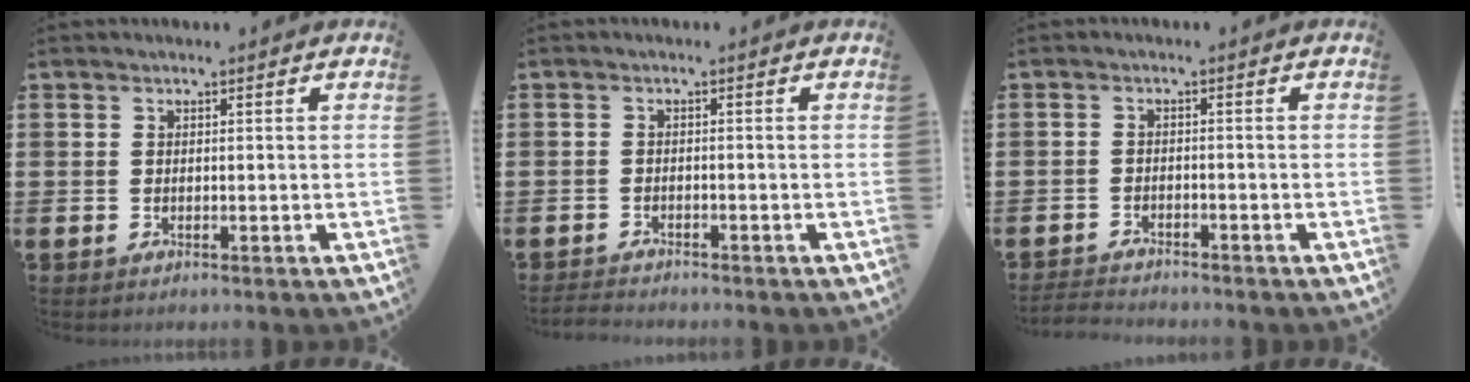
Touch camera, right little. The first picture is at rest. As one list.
[{"total": 1.3, "force": [-1.3, 0.1, 0.0], "torque": [-0.004, 0.001, -0.026]}, {"total": 1.8, "force": [-1.8, 0.0, 0.0], "torque": [-0.004, 0.001, -0.039]}]